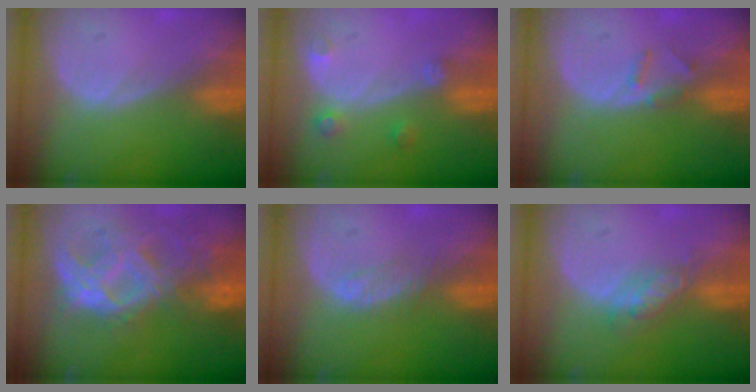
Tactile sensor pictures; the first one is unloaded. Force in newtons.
{"total": 2.6, "press": 2.6, "slide": 0.2}
{"total": 1.9, "press": 1.7, "slide": 0.9}
{"total": 10.9, "press": 9.3, "slide": 5.7}
{"total": 1.8, "press": 1.8, "slide": 0.1}
{"total": 4.7, "press": 4.1, "slide": 2.2}